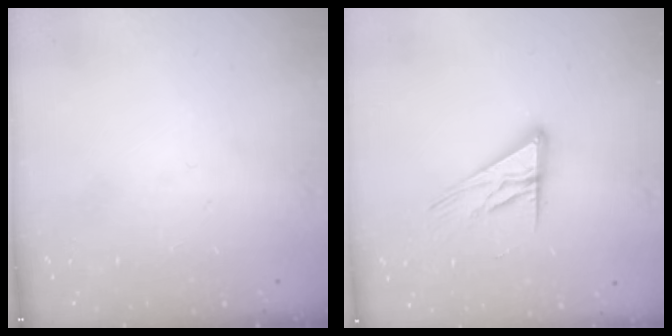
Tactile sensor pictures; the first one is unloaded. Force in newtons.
{"total": 12.6, "press": 12.5, "slide": 1.1}